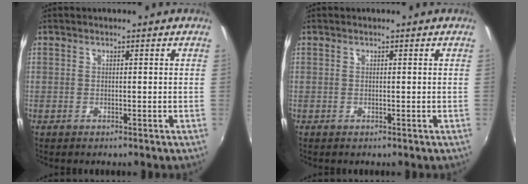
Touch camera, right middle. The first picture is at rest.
{"total": 0.0}